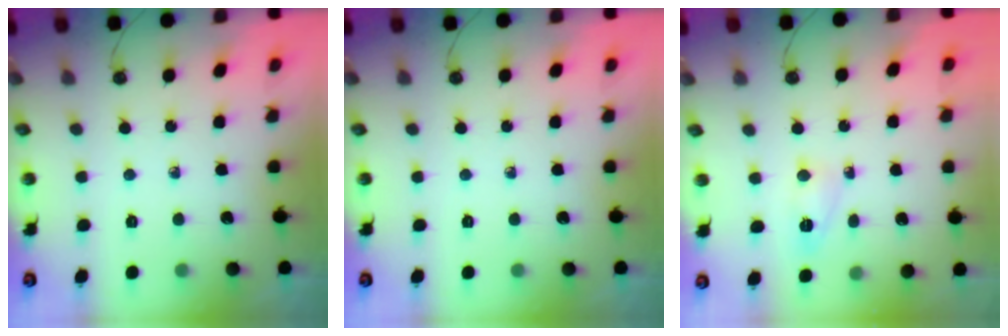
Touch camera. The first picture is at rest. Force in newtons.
{"total": 0.0}
{"total": 3.8, "press": 3.7, "slide": 0.7}